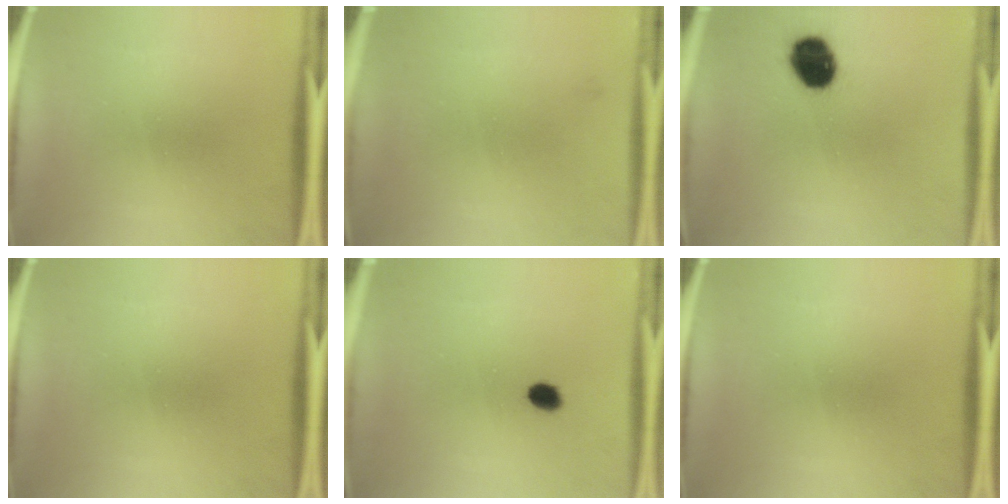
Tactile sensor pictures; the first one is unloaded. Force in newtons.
{"total": 1.1}
{"total": 10.8}
{"total": 0.0}
{"total": 2.6}
{"total": 0.0}